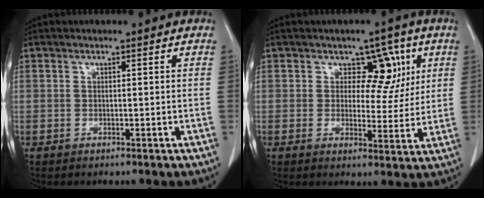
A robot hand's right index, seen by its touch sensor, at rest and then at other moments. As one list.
[{"total": 6.4, "force": [2.5, 4.3, 3.9], "torque": [-0.032, 0.006, 0.034]}]